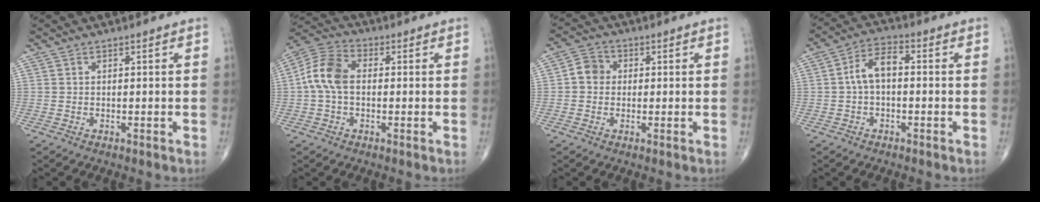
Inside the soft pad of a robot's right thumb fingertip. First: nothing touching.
{"total": 8.9, "force": [0.0, 5.8, 6.8], "torque": [-0.139, 0.026, -0.011]}
{"total": 4.1, "force": [0.0, 3.7, 1.8], "torque": [-0.017, 0.009, -0.008]}
{"total": 6.3, "force": [-0.2, 3.4, 5.3], "torque": [-0.095, 0.026, -0.013]}